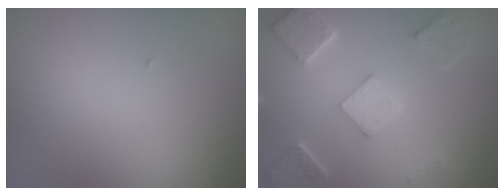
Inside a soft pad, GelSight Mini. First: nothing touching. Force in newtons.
{"total": 5.4, "press": 4.2, "slide": 3.4}